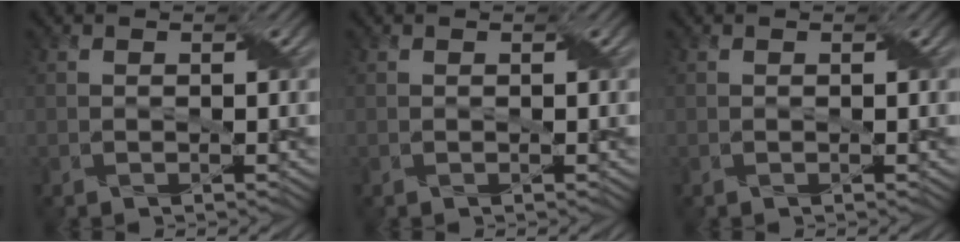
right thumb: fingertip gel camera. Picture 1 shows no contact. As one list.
[{"total": 0.0}, {"total": 0.0}]